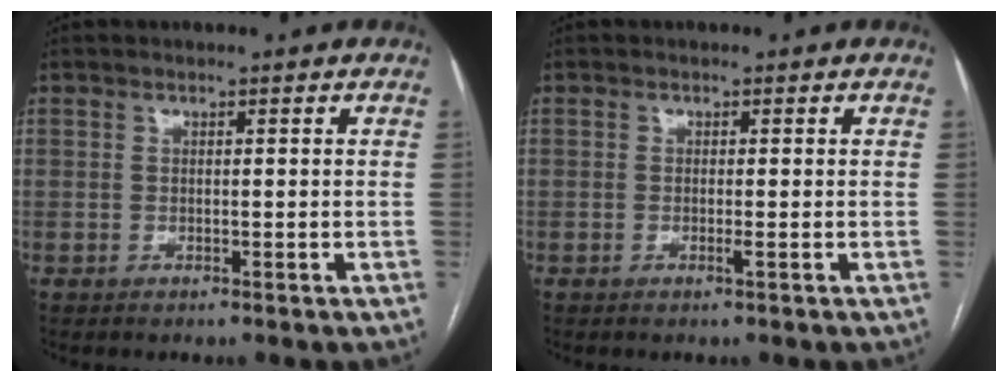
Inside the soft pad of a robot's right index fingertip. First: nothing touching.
{"total": 0.7, "force": [-0.3, -0.1, 0.6], "torque": [-0.014, -0.001, -0.004]}